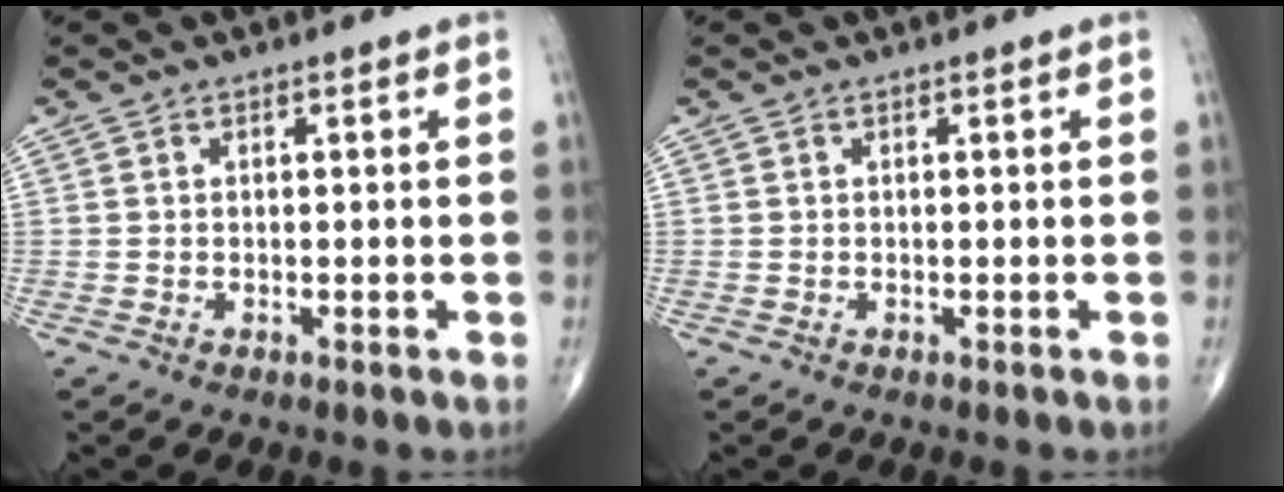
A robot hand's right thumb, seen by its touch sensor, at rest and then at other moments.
{"total": 0.0}